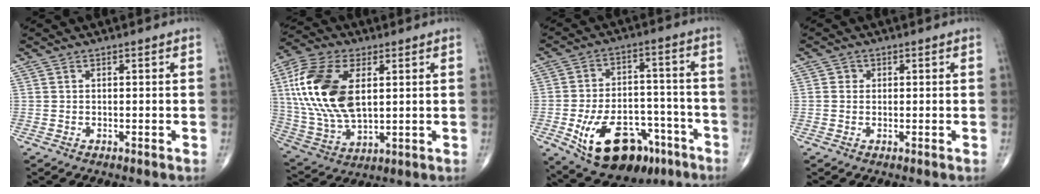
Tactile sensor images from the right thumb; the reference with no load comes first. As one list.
[{"total": 20.0, "force": [4.1, 11.0, 16.2], "torque": [-0.338, -0.010, 0.077]}, {"total": 20.4, "force": [-10.0, 11.6, 13.4], "torque": [-0.199, 0.057, -0.142]}, {"total": 1.3, "force": [0.2, 1.3, 0.3], "torque": [0.002, 0.002, 0.000]}]